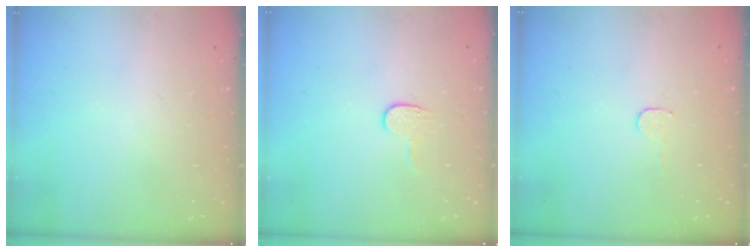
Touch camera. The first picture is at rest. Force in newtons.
{"total": 3.4, "press": 3.4, "slide": 0.4}
{"total": 2.8, "press": 2.8, "slide": 0.2}